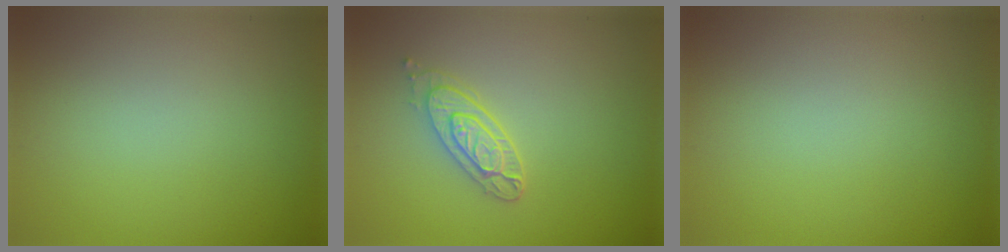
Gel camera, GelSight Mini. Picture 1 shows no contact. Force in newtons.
{"total": 2.9, "press": 2.5, "slide": 1.5}
{"total": 0.0}